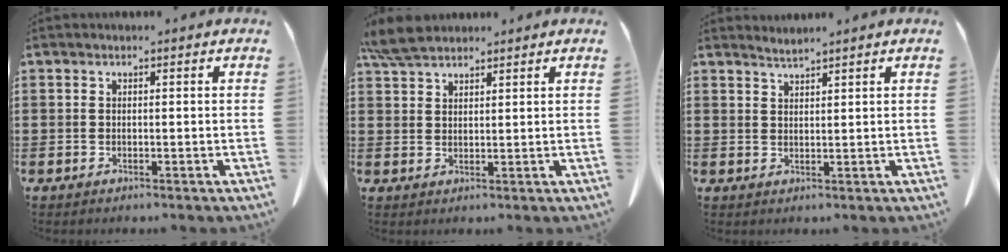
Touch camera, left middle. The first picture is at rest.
{"total": 4.9, "force": [4.2, 1.3, 2.2], "torque": [-0.055, -0.004, 0.081]}
{"total": 1.7, "force": [1.6, -0.3, 0.1], "torque": [-0.005, -0.002, 0.034]}